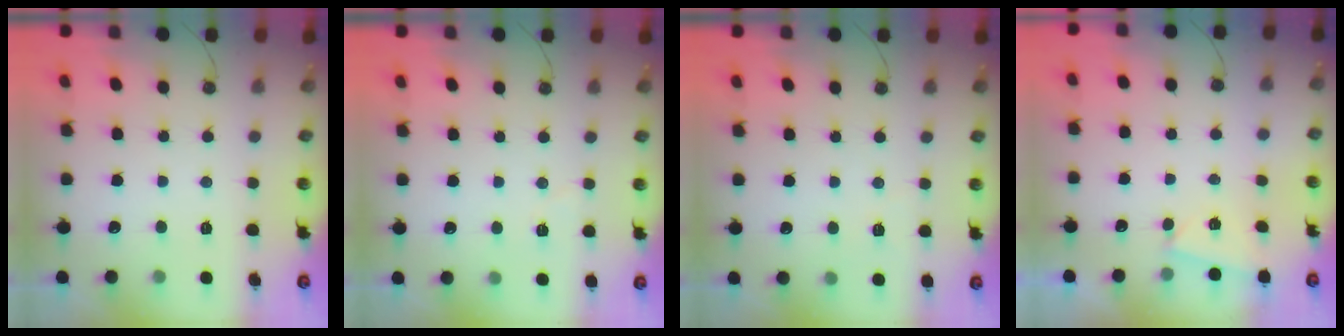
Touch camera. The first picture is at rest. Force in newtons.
{"total": 4.4, "press": 3.8, "slide": 2.2}
{"total": 3.0, "press": 2.1, "slide": 2.2}
{"total": 2.5, "press": 1.5, "slide": 2.0}